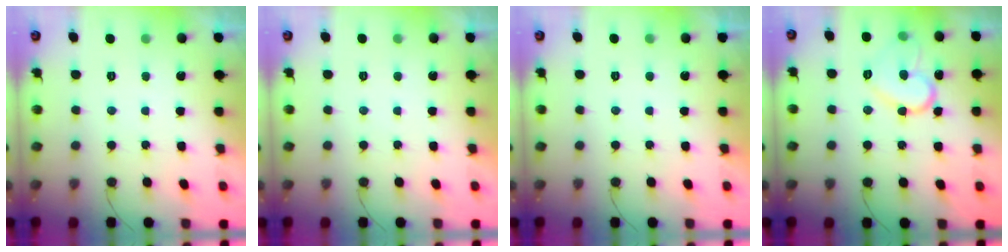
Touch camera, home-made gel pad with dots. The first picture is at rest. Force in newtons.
{"total": 1.7, "press": 1.7, "slide": 0.1}
{"total": 1.7, "press": 1.7, "slide": 0.0}
{"total": 13.4, "press": 13.4, "slide": 0.7}